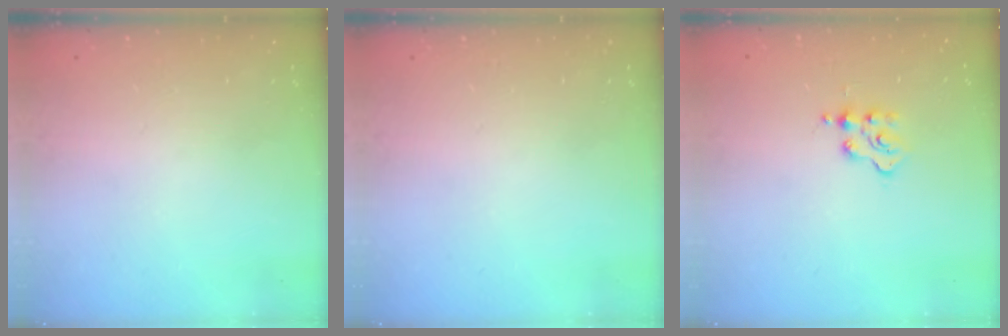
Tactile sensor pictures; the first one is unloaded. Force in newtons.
{"total": 0.0}
{"total": 2.7, "press": 2.7, "slide": 0.3}